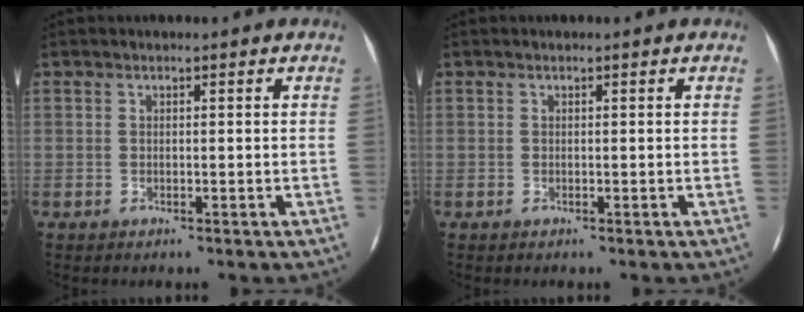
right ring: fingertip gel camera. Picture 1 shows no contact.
{"total": 0.0}